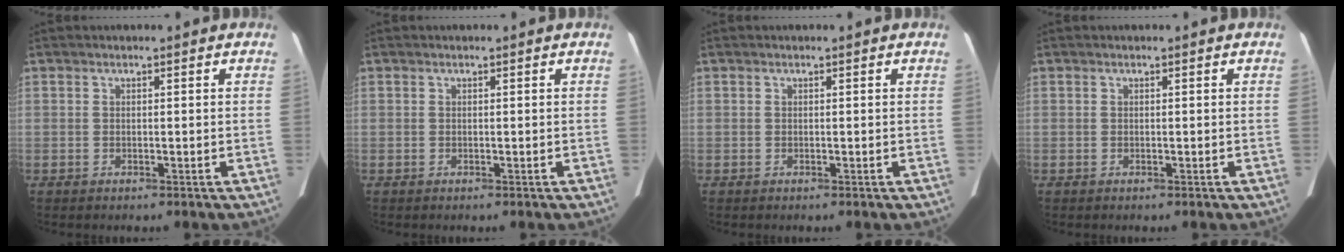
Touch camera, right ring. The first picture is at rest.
{"total": 0.0}
{"total": 0.0}
{"total": 0.0}